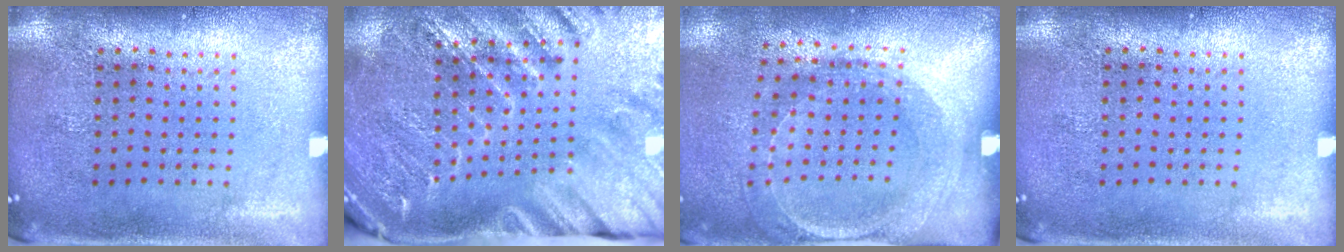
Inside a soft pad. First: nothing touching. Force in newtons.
{"total": 2.9, "press": 2.9, "slide": 0.5}
{"total": 1.6, "press": 1.5, "slide": 0.6}
{"total": 0.0}